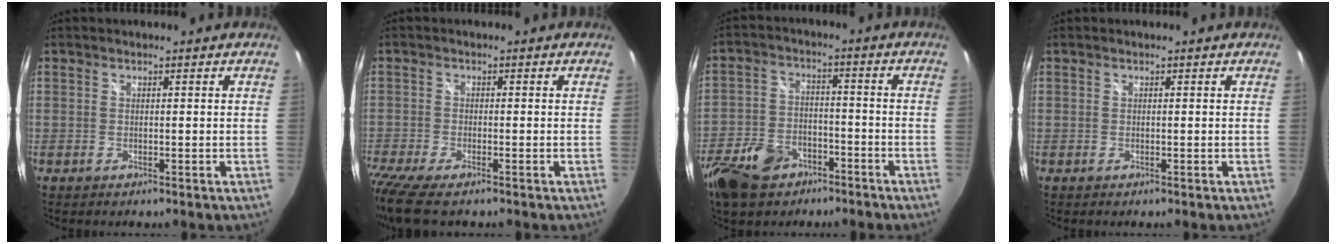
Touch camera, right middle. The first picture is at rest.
{"total": 8.8, "force": [-6.7, 1.9, 5.4], "torque": [-0.132, -0.044, -0.126]}
{"total": 15.2, "force": [-9.4, 9.2, 7.5], "torque": [-0.193, -0.006, -0.164]}
{"total": 0.0}